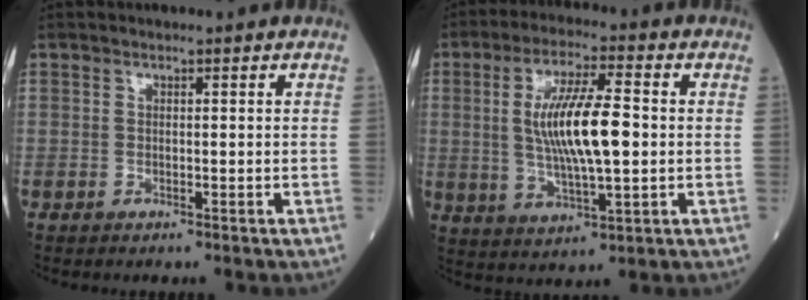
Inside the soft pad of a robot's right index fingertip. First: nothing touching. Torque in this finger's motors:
{"motor_torque": [0.52, 0.02, 0.31, 0.21]}